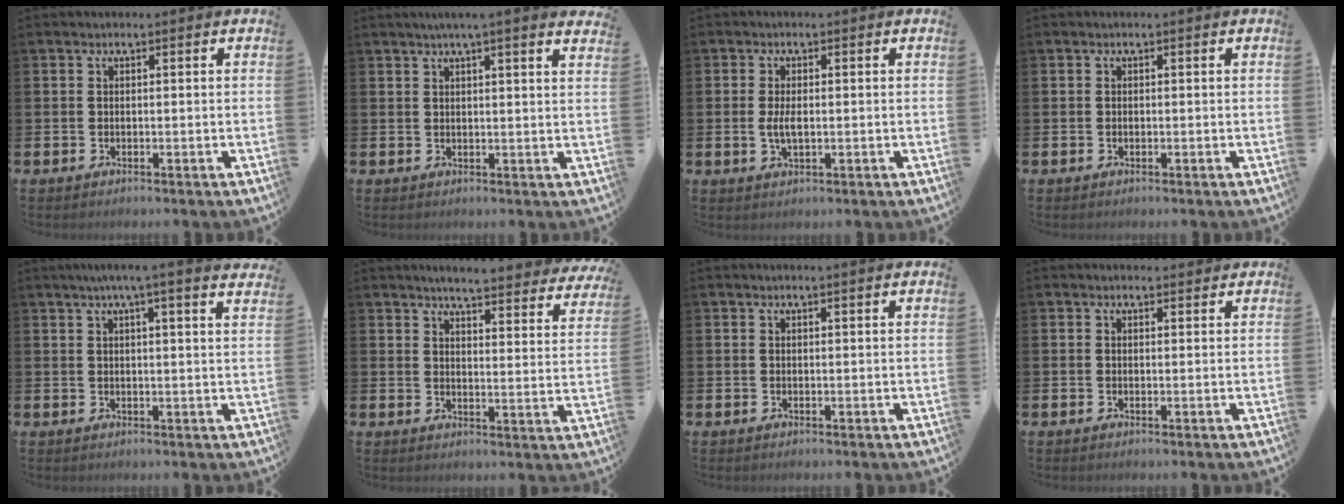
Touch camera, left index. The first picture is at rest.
{"total": 3.2, "force": [2.9, -0.6, 1.2], "torque": [-0.026, -0.011, 0.052]}
{"total": 2.7, "force": [0.0, 1.2, 2.4], "torque": [-0.046, 0.002, -0.003]}
{"total": 0.0}
{"total": 4.1, "force": [3.5, -0.6, 2.0], "torque": [-0.045, -0.010, 0.060]}
{"total": 4.9, "force": [4.8, -0.1, 1.0], "torque": [-0.037, -0.040, 0.081]}
{"total": 0.7, "force": [0.7, -0.3, 0.1], "torque": [0.002, -0.004, 0.012]}
{"total": 1.1, "force": [1.1, 0.2, 0.0], "torque": [0.005, -0.003, 0.019]}